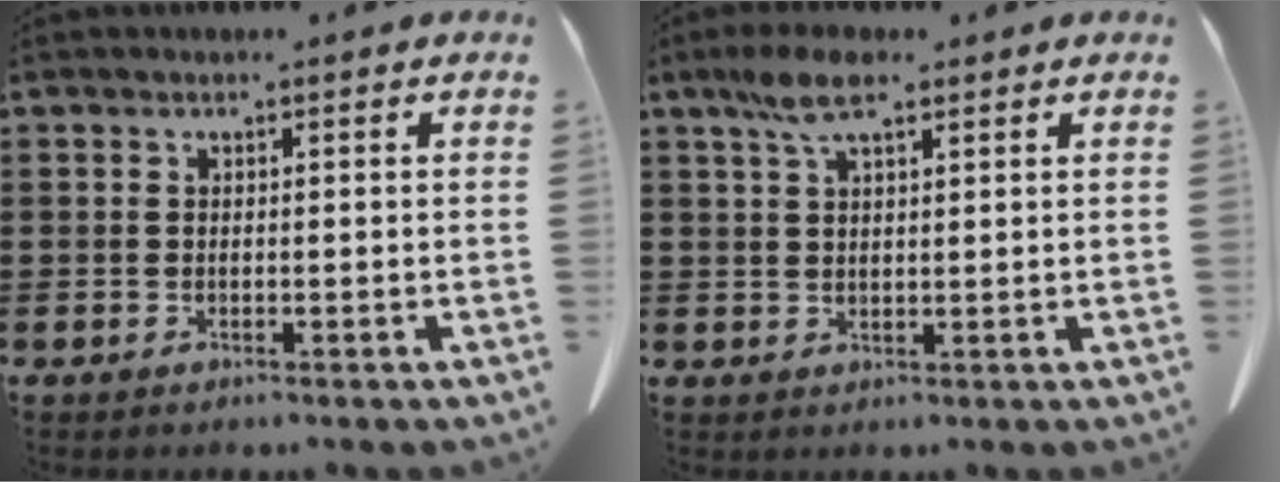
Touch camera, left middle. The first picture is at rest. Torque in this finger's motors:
{"motor_torque": [2.14, 0.00, 0.79, 0.21]}